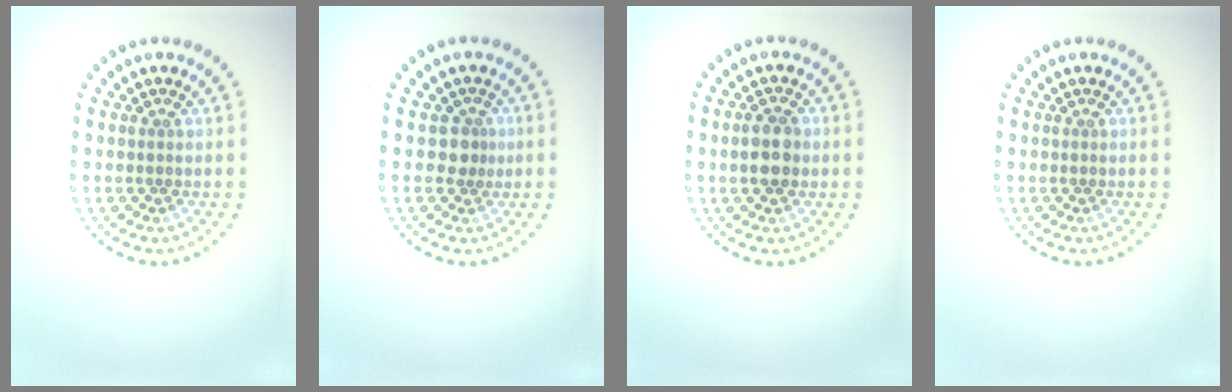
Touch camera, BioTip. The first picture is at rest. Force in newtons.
{"total": 1.2, "press": 0.9, "slide": 0.8}
{"total": 2.6, "press": 2.6, "slide": 0.2}
{"total": 0.0}